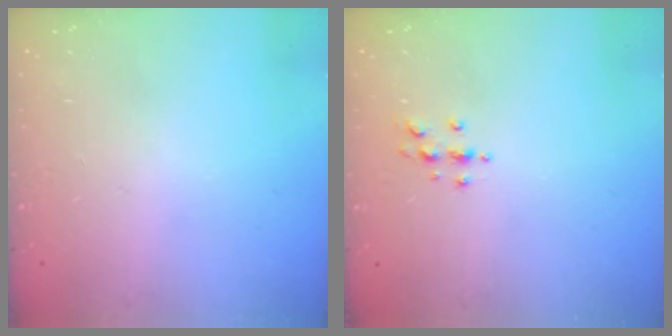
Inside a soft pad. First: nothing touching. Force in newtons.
{"total": 3.3, "press": 3.3, "slide": 0.4}